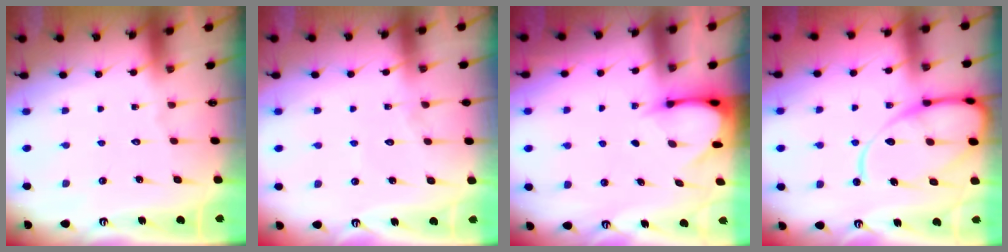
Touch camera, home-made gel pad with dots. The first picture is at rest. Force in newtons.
{"total": 4.7, "press": 4.7, "slide": 0.5}
{"total": 3.4, "press": 3.4, "slide": 0.3}
{"total": 13.8, "press": 13.7, "slide": 1.5}